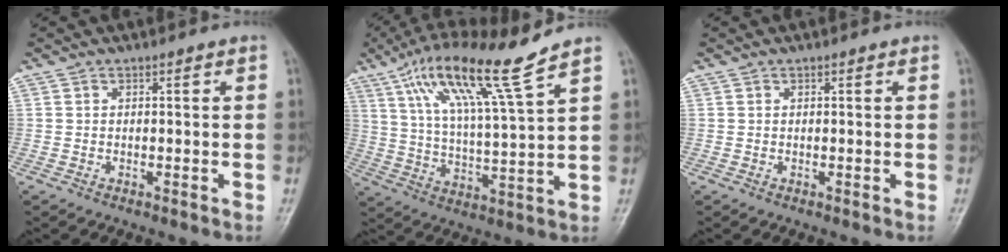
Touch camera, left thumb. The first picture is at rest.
{"total": 15.0, "force": [9.9, 0.6, 11.2], "torque": [-0.203, -0.039, 0.182]}
{"total": 0.0}